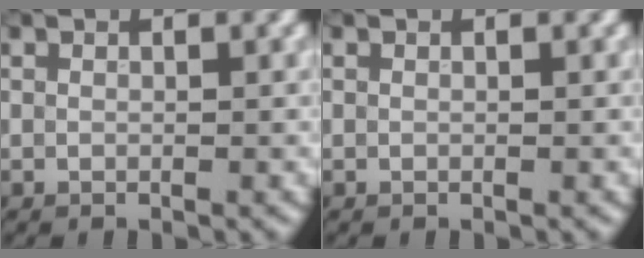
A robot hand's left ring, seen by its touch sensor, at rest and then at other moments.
{"total": 0.0}